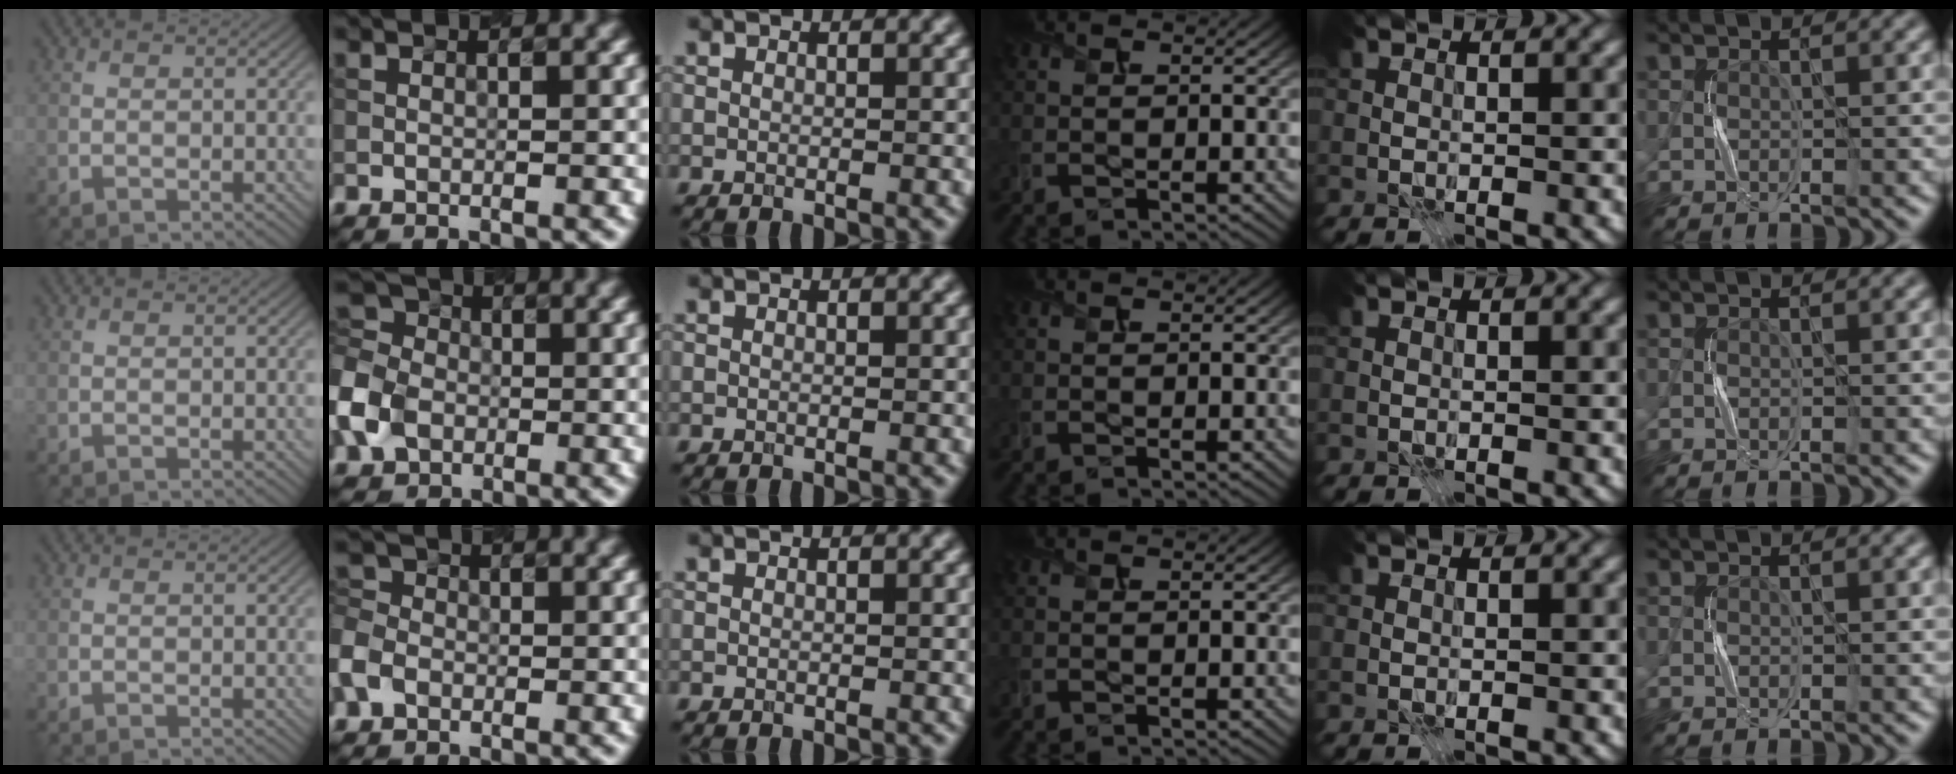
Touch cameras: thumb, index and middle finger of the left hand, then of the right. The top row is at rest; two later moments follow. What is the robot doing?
{"motion": "press", "object": "calculator"}